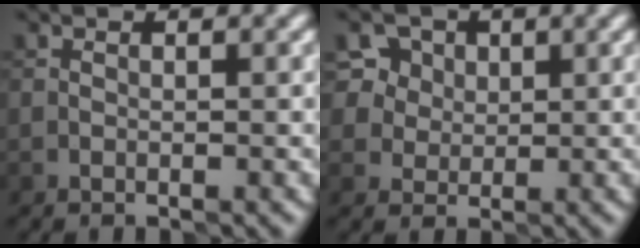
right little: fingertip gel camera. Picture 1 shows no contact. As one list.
[{"total": 8.7, "force": [4.5, 6.7, 3.4], "torque": [-0.067, 0.027, 0.063]}]